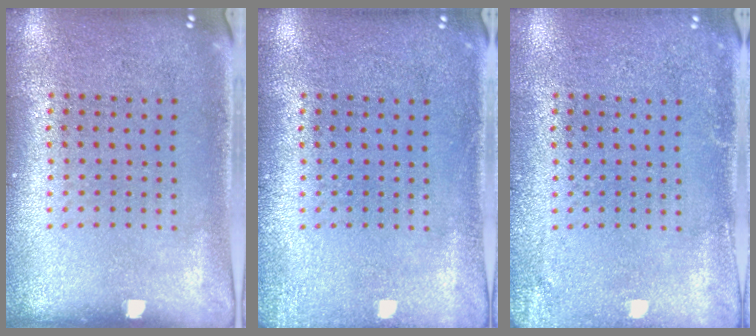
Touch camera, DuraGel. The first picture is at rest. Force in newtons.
{"total": 1.4, "press": 1.4, "slide": 0.2}
{"total": 1.8, "press": 1.8, "slide": 0.2}